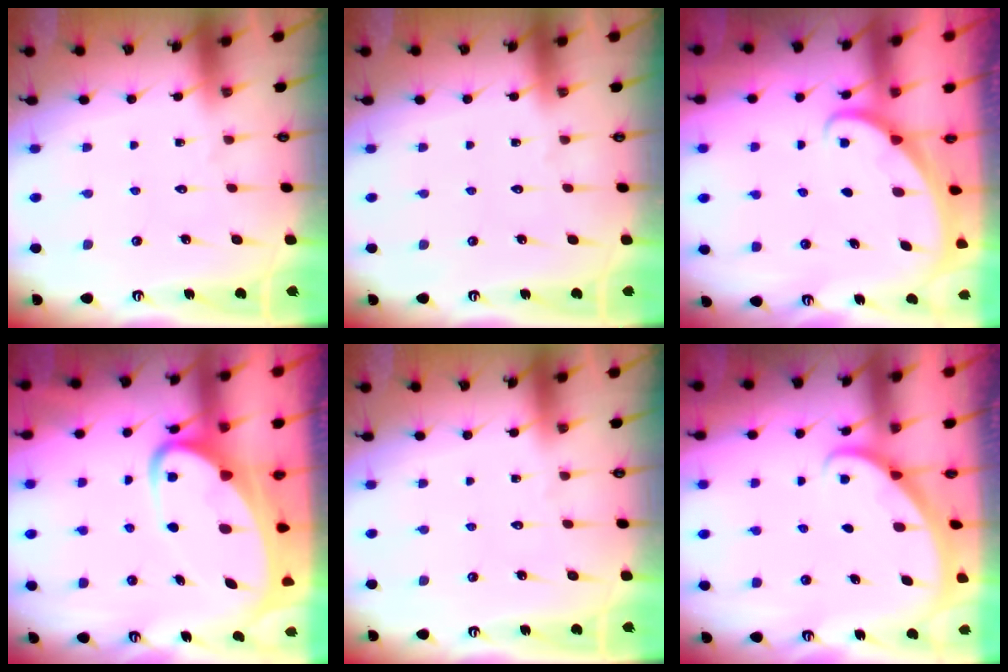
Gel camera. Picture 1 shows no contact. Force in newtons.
{"total": 0.0}
{"total": 1.6, "press": 1.5, "slide": 0.1}
{"total": 7.5, "press": 7.4, "slide": 0.8}
{"total": 0.0}
{"total": 1.8, "press": 1.8, "slide": 0.1}